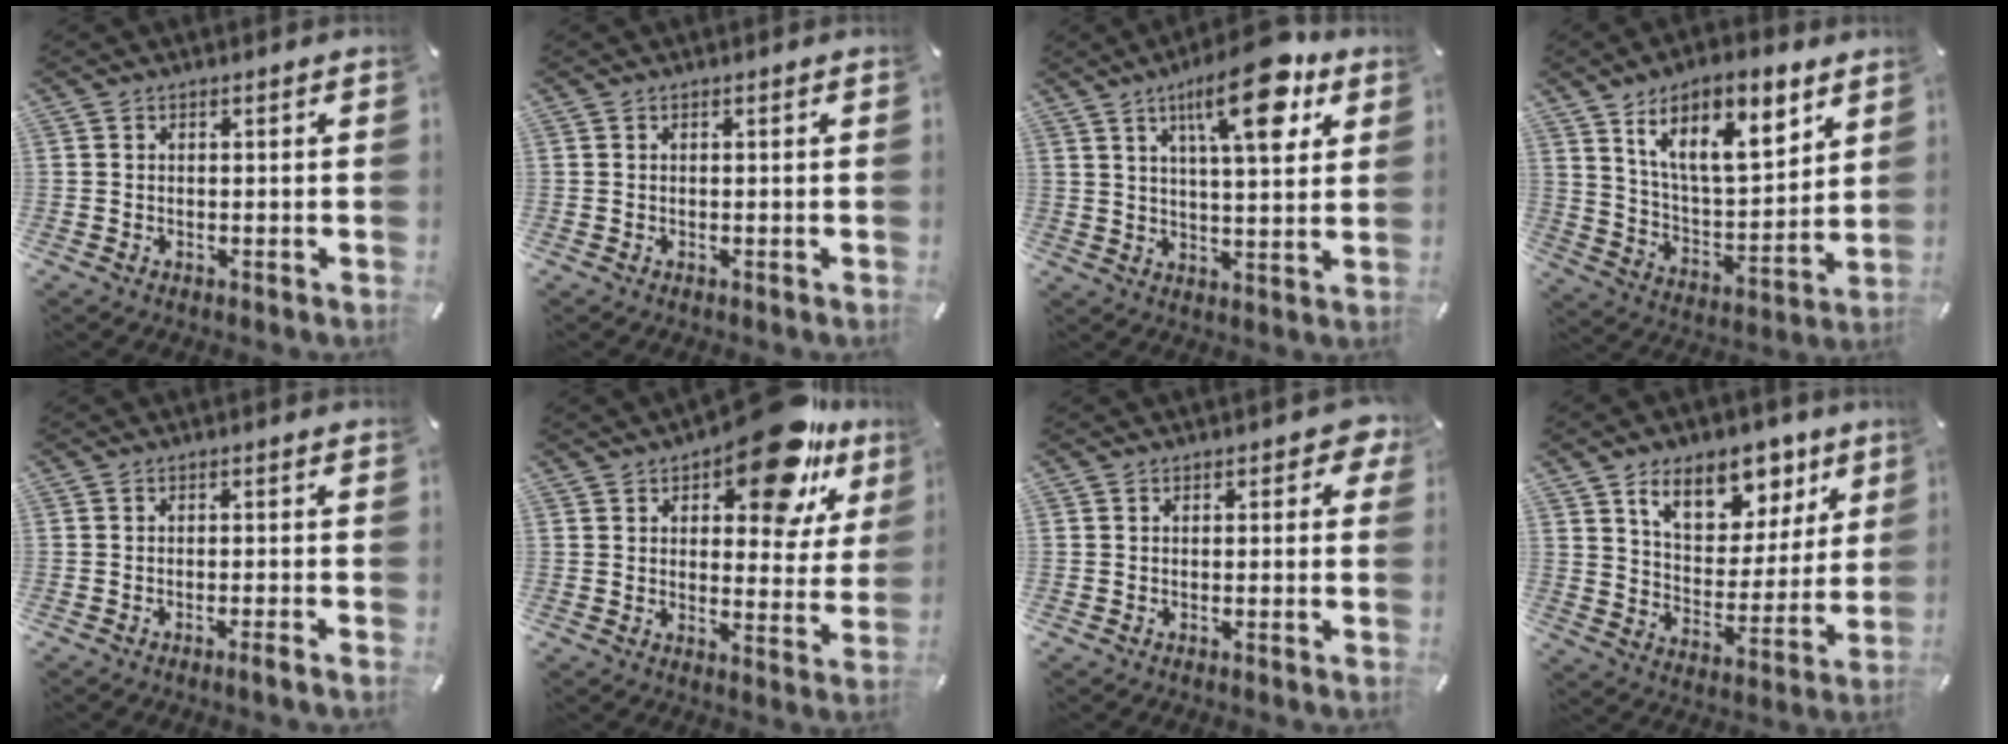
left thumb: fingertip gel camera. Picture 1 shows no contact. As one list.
[{"total": 0.0}, {"total": 17.3, "force": [8.8, 5.9, 13.7], "torque": [-0.210, -0.026, 0.137]}, {"total": 16.7, "force": [10.5, 7.5, 10.6], "torque": [-0.185, -0.043, 0.182]}, {"total": 2.3, "force": [-0.9, -0.1, 2.1], "torque": [-0.032, -0.006, -0.015]}, {"total": 18.7, "force": [11.8, 8.1, 12.1], "torque": [-0.157, -0.070, 0.188]}, {"total": 2.5, "force": [0.7, 1.7, 1.7], "torque": [-0.018, 0.003, 0.009]}, {"total": 14.3, "force": [9.6, 8.6, 6.4], "torque": [-0.091, -0.058, 0.167]}]